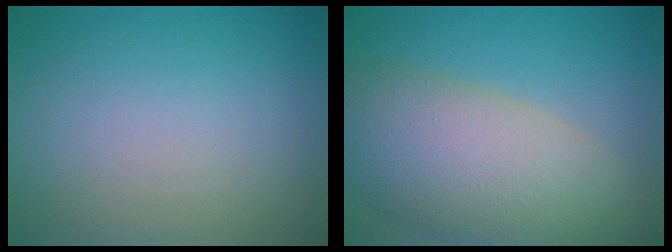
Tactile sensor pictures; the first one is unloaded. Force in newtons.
{"total": 10.7, "press": 10.7, "slide": 0.7}